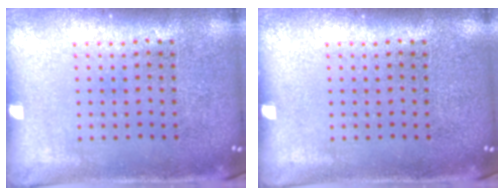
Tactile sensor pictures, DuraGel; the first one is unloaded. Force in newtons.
{"total": 0.0}